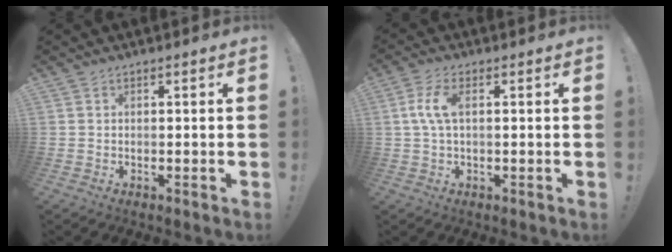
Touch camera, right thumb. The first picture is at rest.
{"total": 6.4, "force": [0.8, 2.7, 5.7], "torque": [-0.129, 0.002, 0.012]}